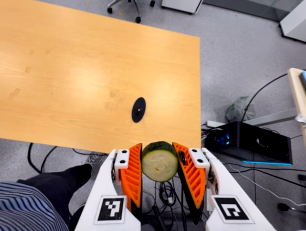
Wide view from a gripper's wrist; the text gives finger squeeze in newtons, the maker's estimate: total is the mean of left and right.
{"total": 12.9, "left": 12.2, "right": 13.6}